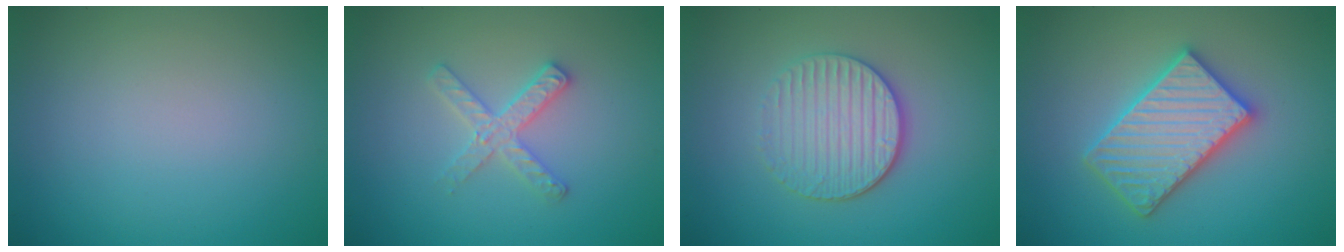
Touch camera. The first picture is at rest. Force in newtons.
{"total": 2.6, "press": 2.5, "slide": 0.4}
{"total": 4.0, "press": 3.5, "slide": 2.0}
{"total": 5.6, "press": 5.5, "slide": 0.8}